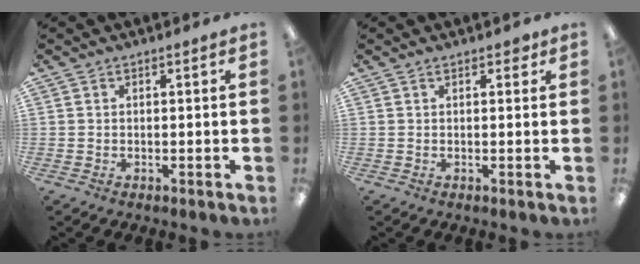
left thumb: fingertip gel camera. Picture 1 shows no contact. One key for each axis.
{"total": 1.6, "fx": 0.8, "fy": 0.9, "fz": 1.1, "tx": -0.007, "ty": -0.005, "tz": 0.010}